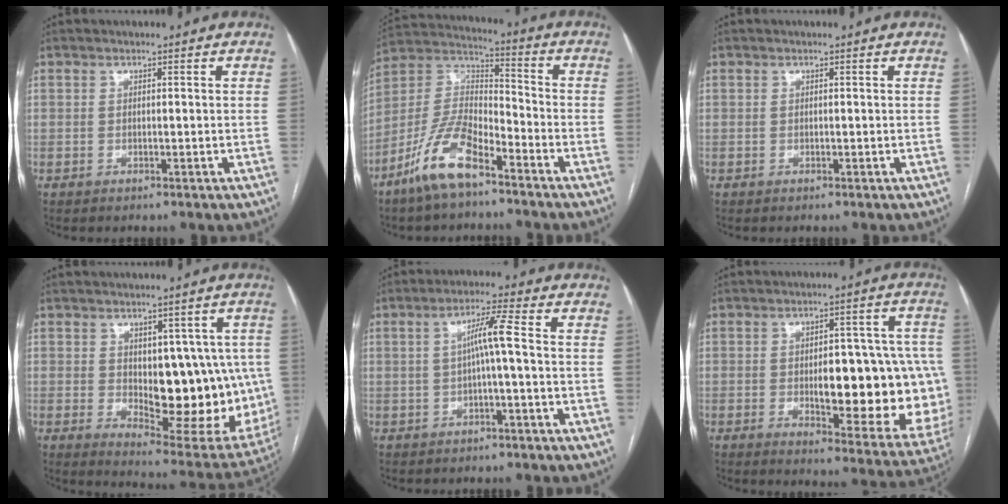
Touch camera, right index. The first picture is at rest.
{"total": 12.4, "force": [-8.2, 3.8, 8.5], "torque": [-0.183, 0.005, -0.160]}
{"total": 0.0}
{"total": 16.3, "force": [-0.1, 7.4, 14.5], "torque": [-0.167, 0.003, 0.024]}
{"total": 4.9, "force": [-0.2, -0.3, 4.9], "torque": [-0.084, 0.018, -0.001]}
{"total": 19.4, "force": [-2.0, 6.6, 18.2], "torque": [-0.157, 0.027, 0.001]}